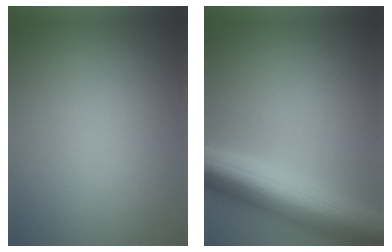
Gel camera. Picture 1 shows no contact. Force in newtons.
{"total": 10.4, "press": 10.4, "slide": 0.4}